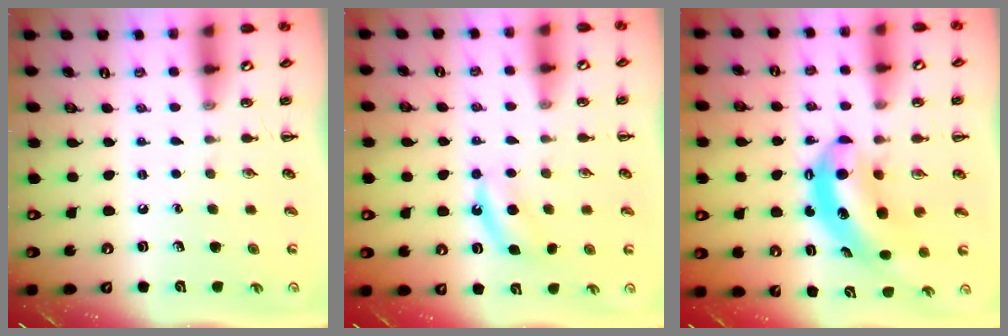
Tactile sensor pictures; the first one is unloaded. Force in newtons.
{"total": 5.9, "press": 5.7, "slide": 1.6}
{"total": 6.7, "press": 6.6, "slide": 1.5}